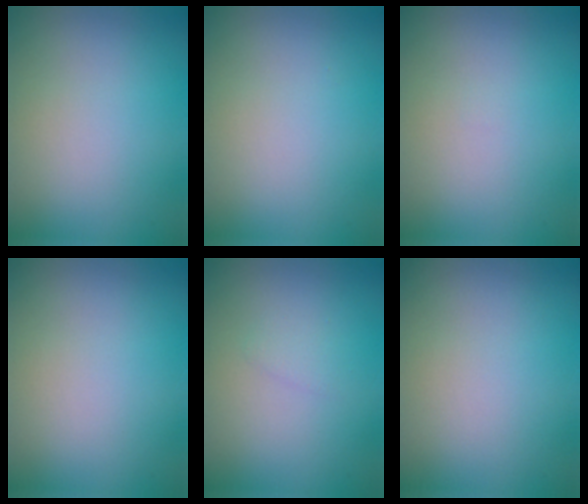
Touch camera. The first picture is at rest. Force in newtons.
{"total": 0.0}
{"total": 0.0}
{"total": 0.0}
{"total": 0.8, "press": 0.8, "slide": 0.1}
{"total": 0.0}